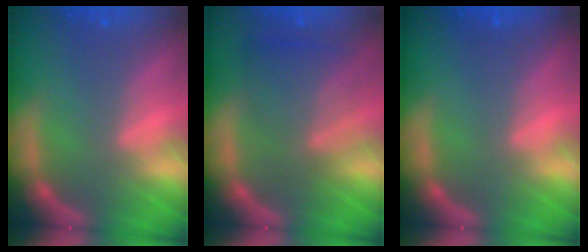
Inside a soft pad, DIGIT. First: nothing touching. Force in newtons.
{"total": 6.0}
{"total": 0.0}